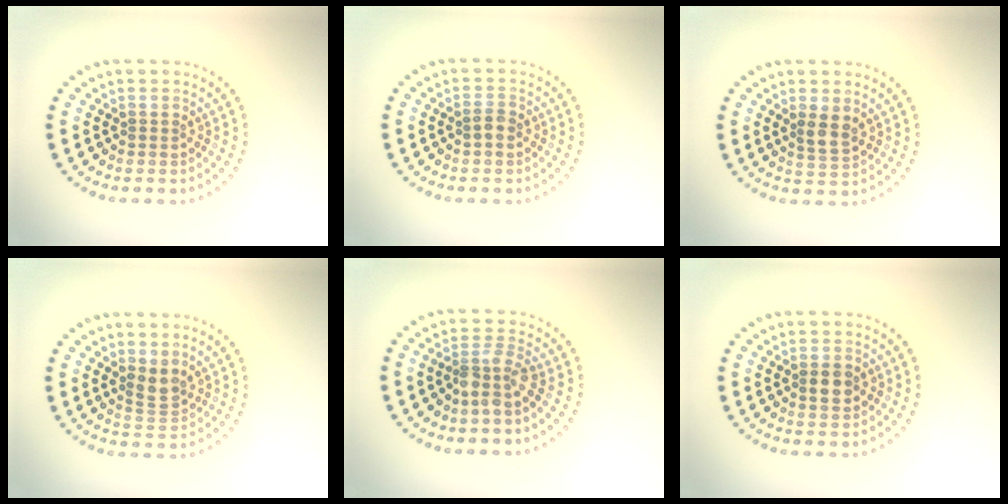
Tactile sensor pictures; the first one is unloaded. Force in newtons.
{"total": 1.3, "press": 1.3, "slide": 0.3}
{"total": 2.1, "press": 1.9, "slide": 0.8}
{"total": 2.2, "press": 1.8, "slide": 1.2}
{"total": 2.5, "press": 1.9, "slide": 1.6}
{"total": 2.6, "press": 2.6, "slide": 0.1}